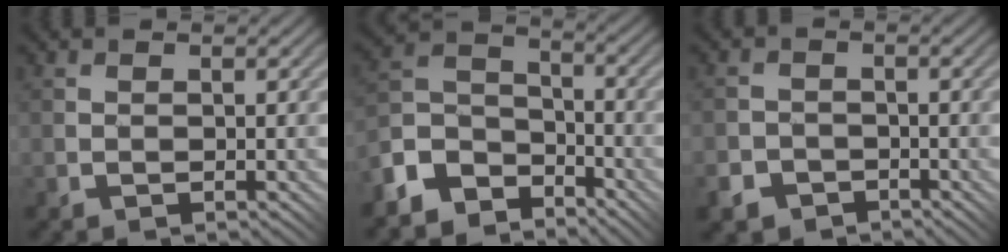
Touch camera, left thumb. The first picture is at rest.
{"total": 8.2, "force": [-6.3, 4.5, 2.6], "torque": [-0.065, 0.004, -0.144]}
{"total": 4.9, "force": [-3.1, 3.7, 0.8], "torque": [-0.011, -0.008, -0.062]}